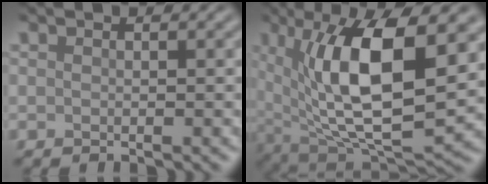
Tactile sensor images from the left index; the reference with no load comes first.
{"total": 13.4, "force": [2.8, 5.4, 11.9], "torque": [-0.196, -0.005, 0.049]}